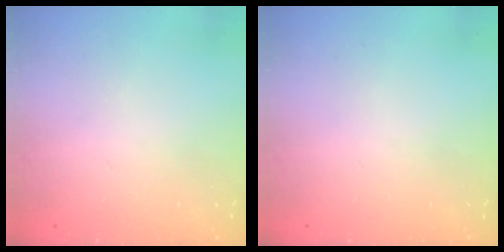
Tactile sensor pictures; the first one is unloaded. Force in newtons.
{"total": 0.0}